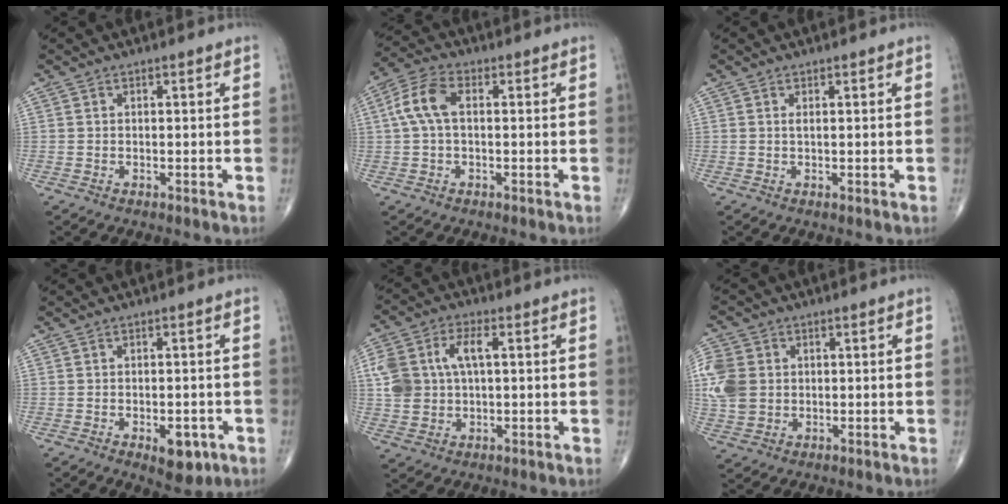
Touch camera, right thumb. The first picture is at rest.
{"total": 7.0, "force": [0.8, 3.8, 5.9], "torque": [-0.132, 0.026, 0.013]}
{"total": 0.7, "force": [0.3, 0.0, 0.7], "torque": [-0.017, -0.002, 0.004]}
{"total": 5.6, "force": [-2.2, 2.8, 4.3], "torque": [-0.041, 0.004, -0.020]}
{"total": 10.7, "force": [1.9, 6.5, 8.3], "torque": [-0.171, 0.016, 0.039]}
{"total": 10.9, "force": [1.2, 8.9, 6.2], "torque": [-0.149, 0.002, 0.026]}